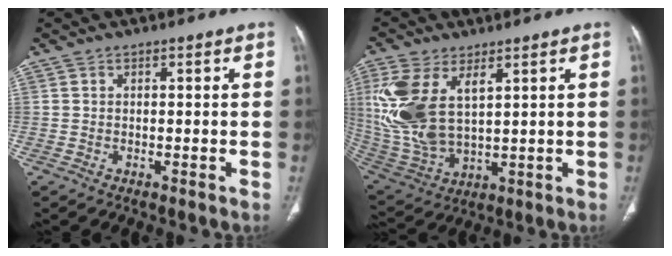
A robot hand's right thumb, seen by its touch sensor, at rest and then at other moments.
{"total": 16.0, "force": [5.2, 8.4, 12.5], "torque": [-0.279, -0.014, 0.122]}